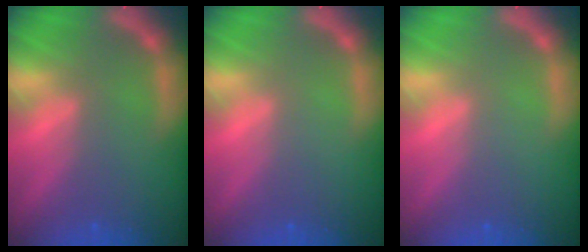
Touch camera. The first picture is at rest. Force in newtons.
{"total": 0.0}
{"total": 0.0}